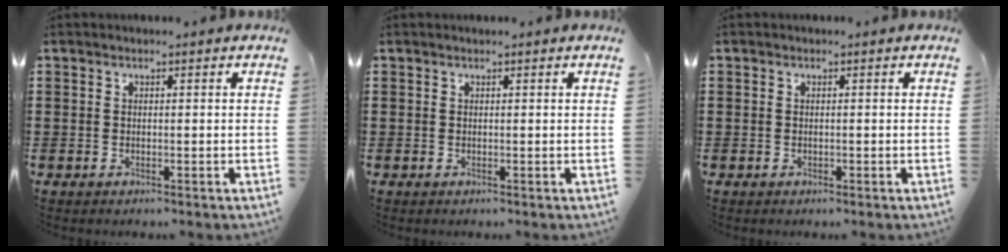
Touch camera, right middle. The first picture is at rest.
{"total": 0.0}
{"total": 0.0}